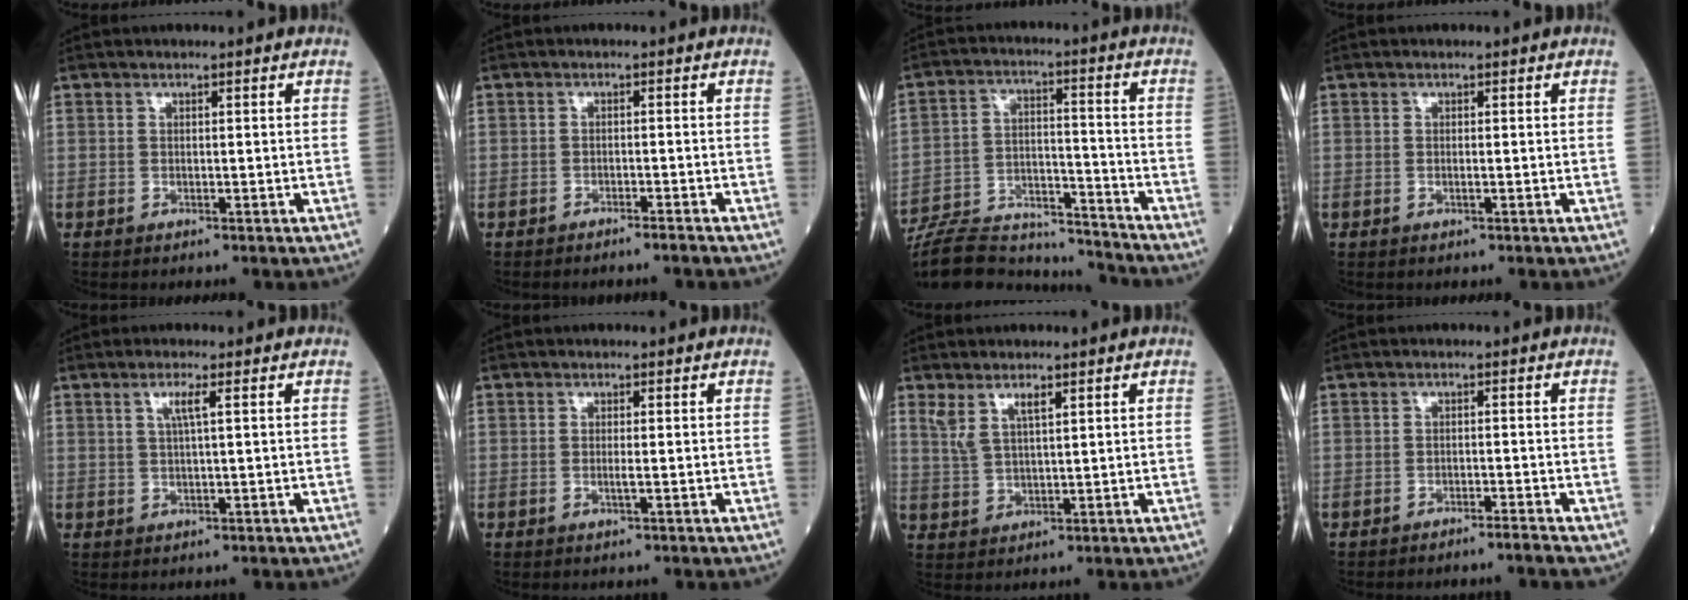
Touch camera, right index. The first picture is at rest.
{"total": 2.1, "force": [-1.9, -0.4, 0.9], "torque": [-0.013, 0.002, -0.024]}
{"total": 18.1, "force": [-17.5, 2.8, 3.8], "torque": [-0.086, 0.013, -0.271]}
{"total": 0.0}
{"total": 2.3, "force": [0.9, -0.3, 2.1], "torque": [-0.045, 0.003, 0.019]}
{"total": 0.9, "force": [-0.2, -0.2, 0.9], "torque": [-0.020, -0.001, -0.003]}
{"total": 3.7, "force": [2.3, 0.9, 2.8], "torque": [-0.067, 0.011, 0.054]}
{"total": 2.4, "force": [-2.1, -0.5, 0.9], "torque": [-0.013, 0.001, -0.028]}